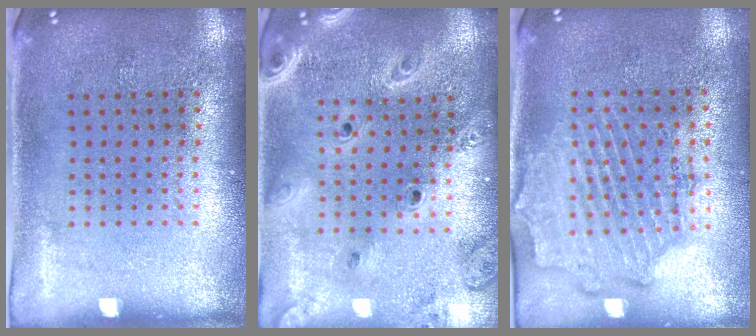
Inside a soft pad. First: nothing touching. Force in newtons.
{"total": 2.5, "press": 2.2, "slide": 1.2}
{"total": 1.9, "press": 1.7, "slide": 0.8}